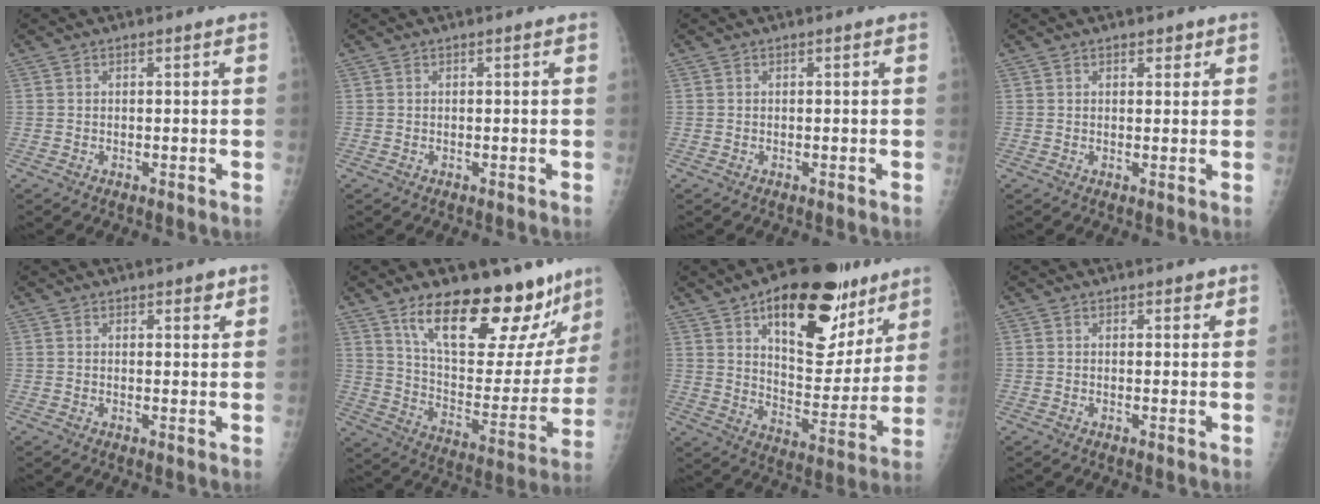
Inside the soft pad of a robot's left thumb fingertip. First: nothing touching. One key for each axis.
{"total": 0.0}
{"total": 0.0}
{"total": 2.0, "fx": 1.3, "fy": 1.2, "fz": 0.9, "tx": 0.004, "ty": -0.005, "tz": 0.014}
{"total": 2.4, "fx": 1.6, "fy": 1.0, "fz": 1.4, "tx": -0.005, "ty": -0.008, "tz": 0.020}
{"total": 27.1, "fx": 19.0, "fy": 9.6, "fz": 16.7, "tx": -0.198, "ty": -0.086, "tz": 0.292}
{"total": 25.1, "fx": 14.1, "fy": 11.8, "fz": 17.1, "tx": -0.201, "ty": -0.047, "tz": 0.217}
{"total": 1.6, "fx": 1.1, "fy": 0.9, "fz": 0.7, "tx": 0.006, "ty": -0.005, "tz": 0.010}